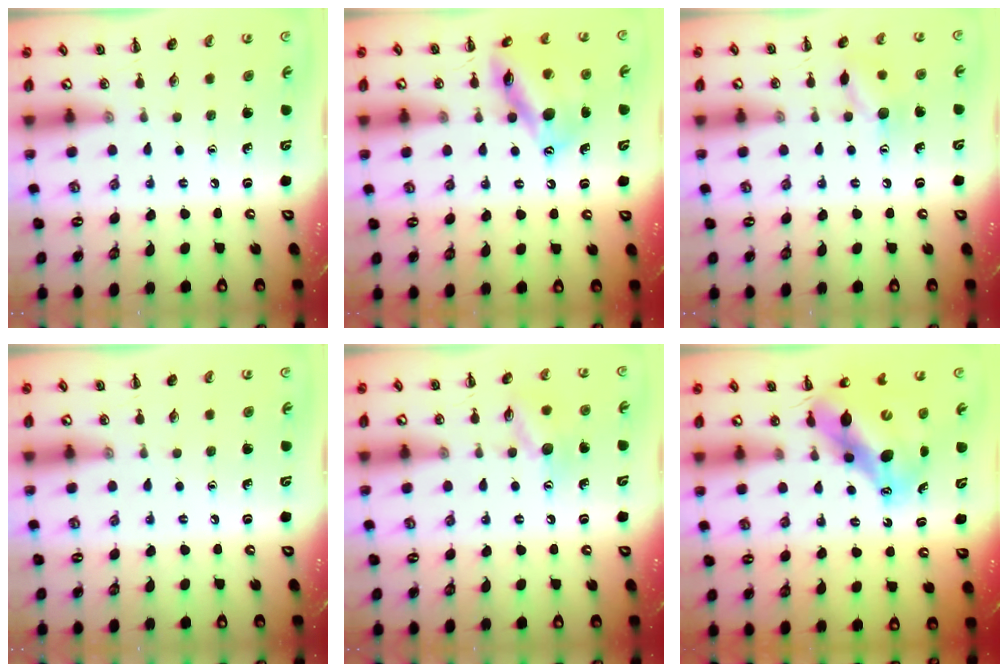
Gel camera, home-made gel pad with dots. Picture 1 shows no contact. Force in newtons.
{"total": 14.1, "press": 13.8, "slide": 3.1}
{"total": 8.3, "press": 8.3, "slide": 0.5}
{"total": 0.0}
{"total": 10.0, "press": 9.9, "slide": 1.0}
{"total": 13.1, "press": 12.7, "slide": 3.3}